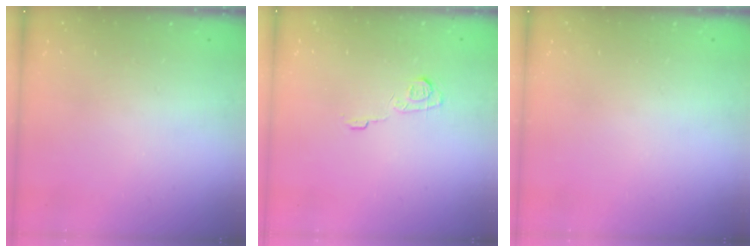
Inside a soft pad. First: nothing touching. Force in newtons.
{"total": 6.4, "press": 6.3, "slide": 0.8}
{"total": 0.0}